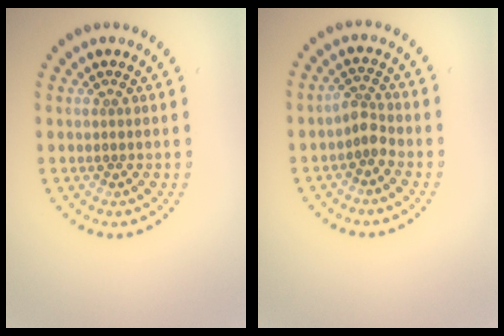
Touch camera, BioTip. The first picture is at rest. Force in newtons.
{"total": 1.9, "press": 1.4, "slide": 1.2}